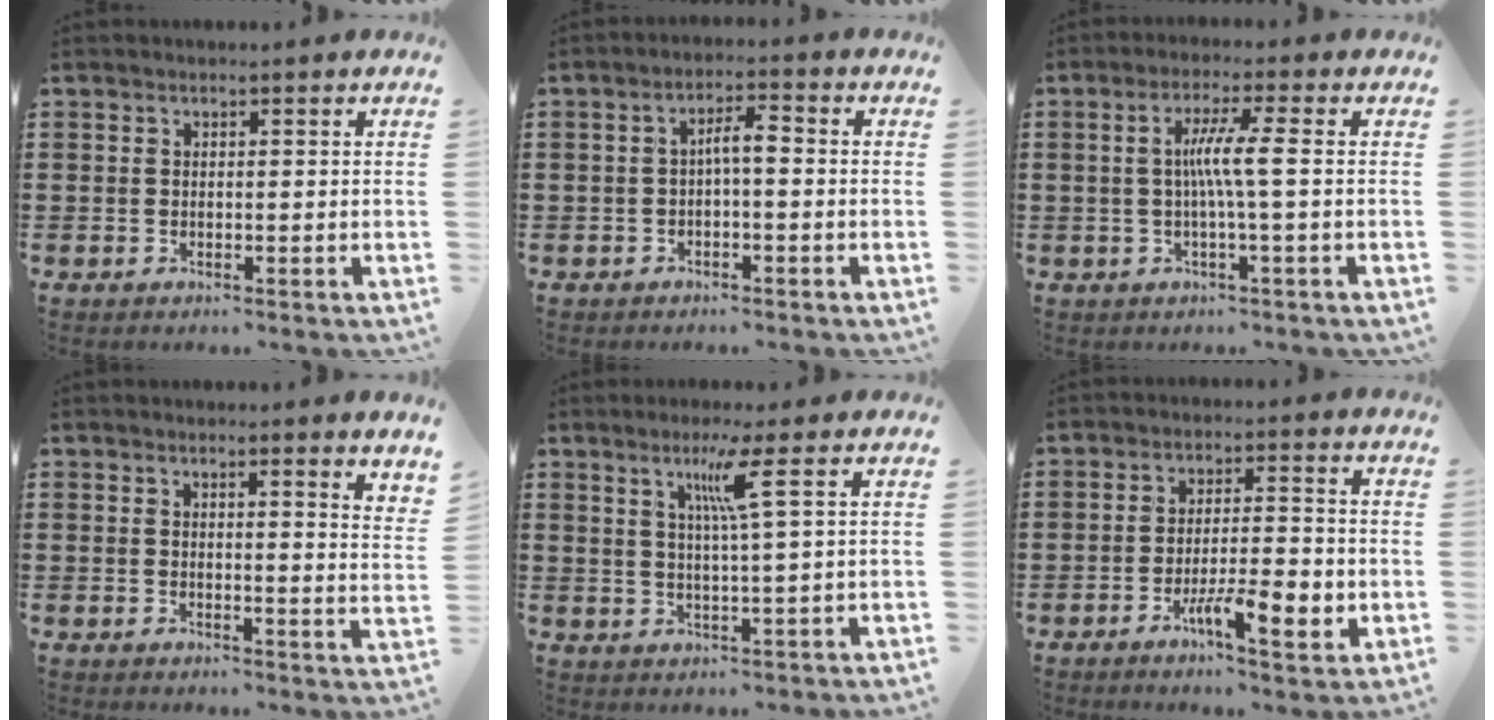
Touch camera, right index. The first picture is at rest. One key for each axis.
{"total": 3.2, "fx": -0.5, "fy": 0.7, "fz": 3.1, "tx": -0.058, "ty": 0.008, "tz": -0.012}
{"total": 5.5, "fx": -0.1, "fy": -0.3, "fz": 5.5, "tx": -0.103, "ty": -0.005, "tz": -0.008}
{"total": 1.9, "fx": 1.7, "fy": -0.3, "fz": 0.9, "tx": -0.016, "ty": -0.005, "tz": 0.028}
{"total": 5.6, "fx": 2.3, "fy": -0.8, "fz": 5.1, "tx": -0.097, "ty": -0.008, "tz": 0.031}
{"total": 8.2, "fx": -3.5, "fy": 2.5, "fz": 7.0, "tx": -0.116, "ty": 0.002, "tz": -0.057}